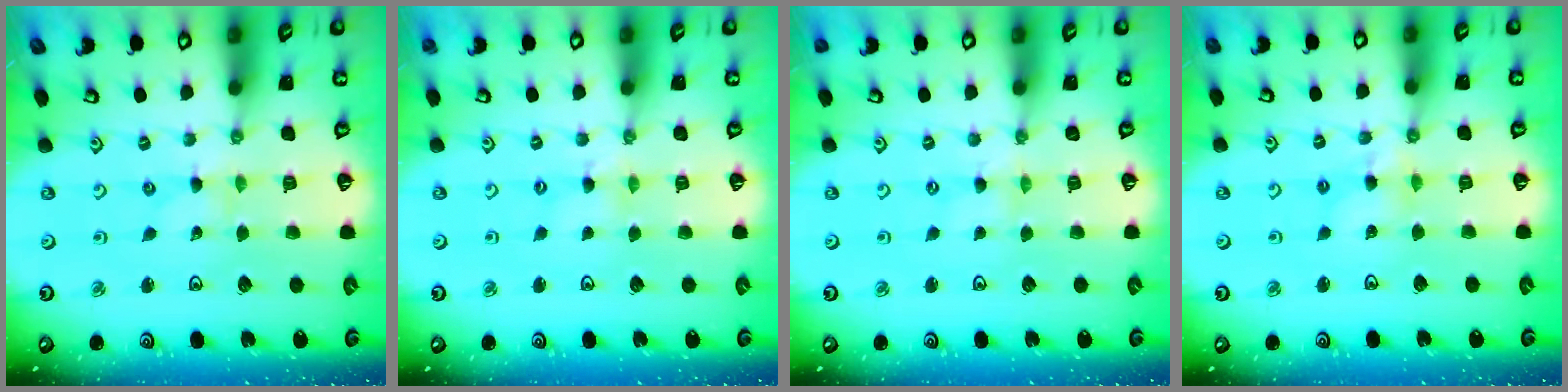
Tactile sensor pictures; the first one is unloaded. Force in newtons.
{"total": 1.2, "press": 1.2, "slide": 0.2}
{"total": 0.0}
{"total": 5.0, "press": 4.9, "slide": 0.3}